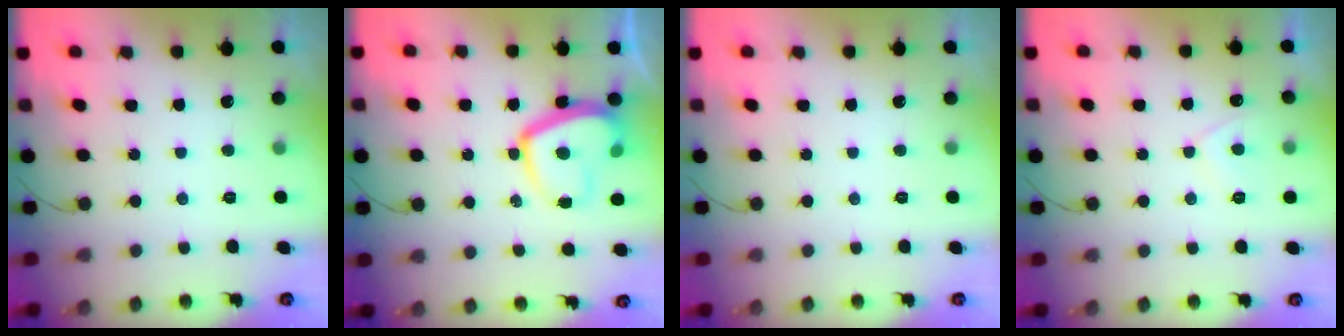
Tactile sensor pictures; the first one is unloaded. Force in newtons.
{"total": 12.3, "press": 12.2, "slide": 1.2}
{"total": 0.0}
{"total": 3.0, "press": 3.0, "slide": 0.4}